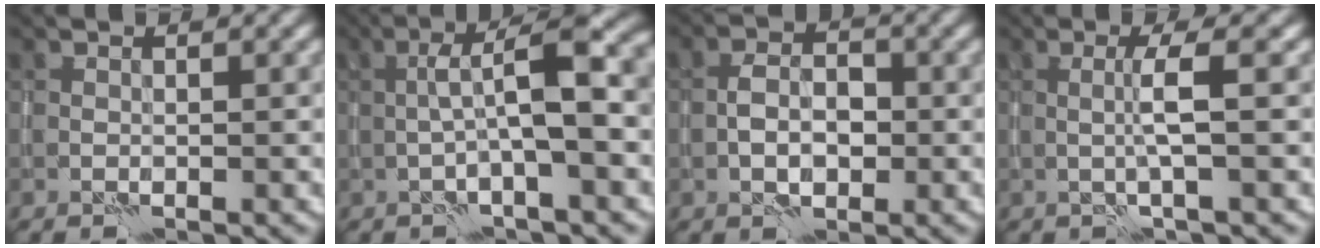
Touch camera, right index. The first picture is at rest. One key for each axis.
{"total": 8.1, "fx": 0.7, "fy": 1.9, "fz": 7.9, "tx": -0.122, "ty": 0.024, "tz": 0.005}
{"total": 3.4, "fx": -0.9, "fy": 2.0, "fz": 2.6, "tx": -0.042, "ty": 0.005, "tz": -0.018}
{"total": 2.5, "fx": -0.1, "fy": 0.1, "fz": 2.5, "tx": -0.049, "ty": 0.000, "tz": -0.003}